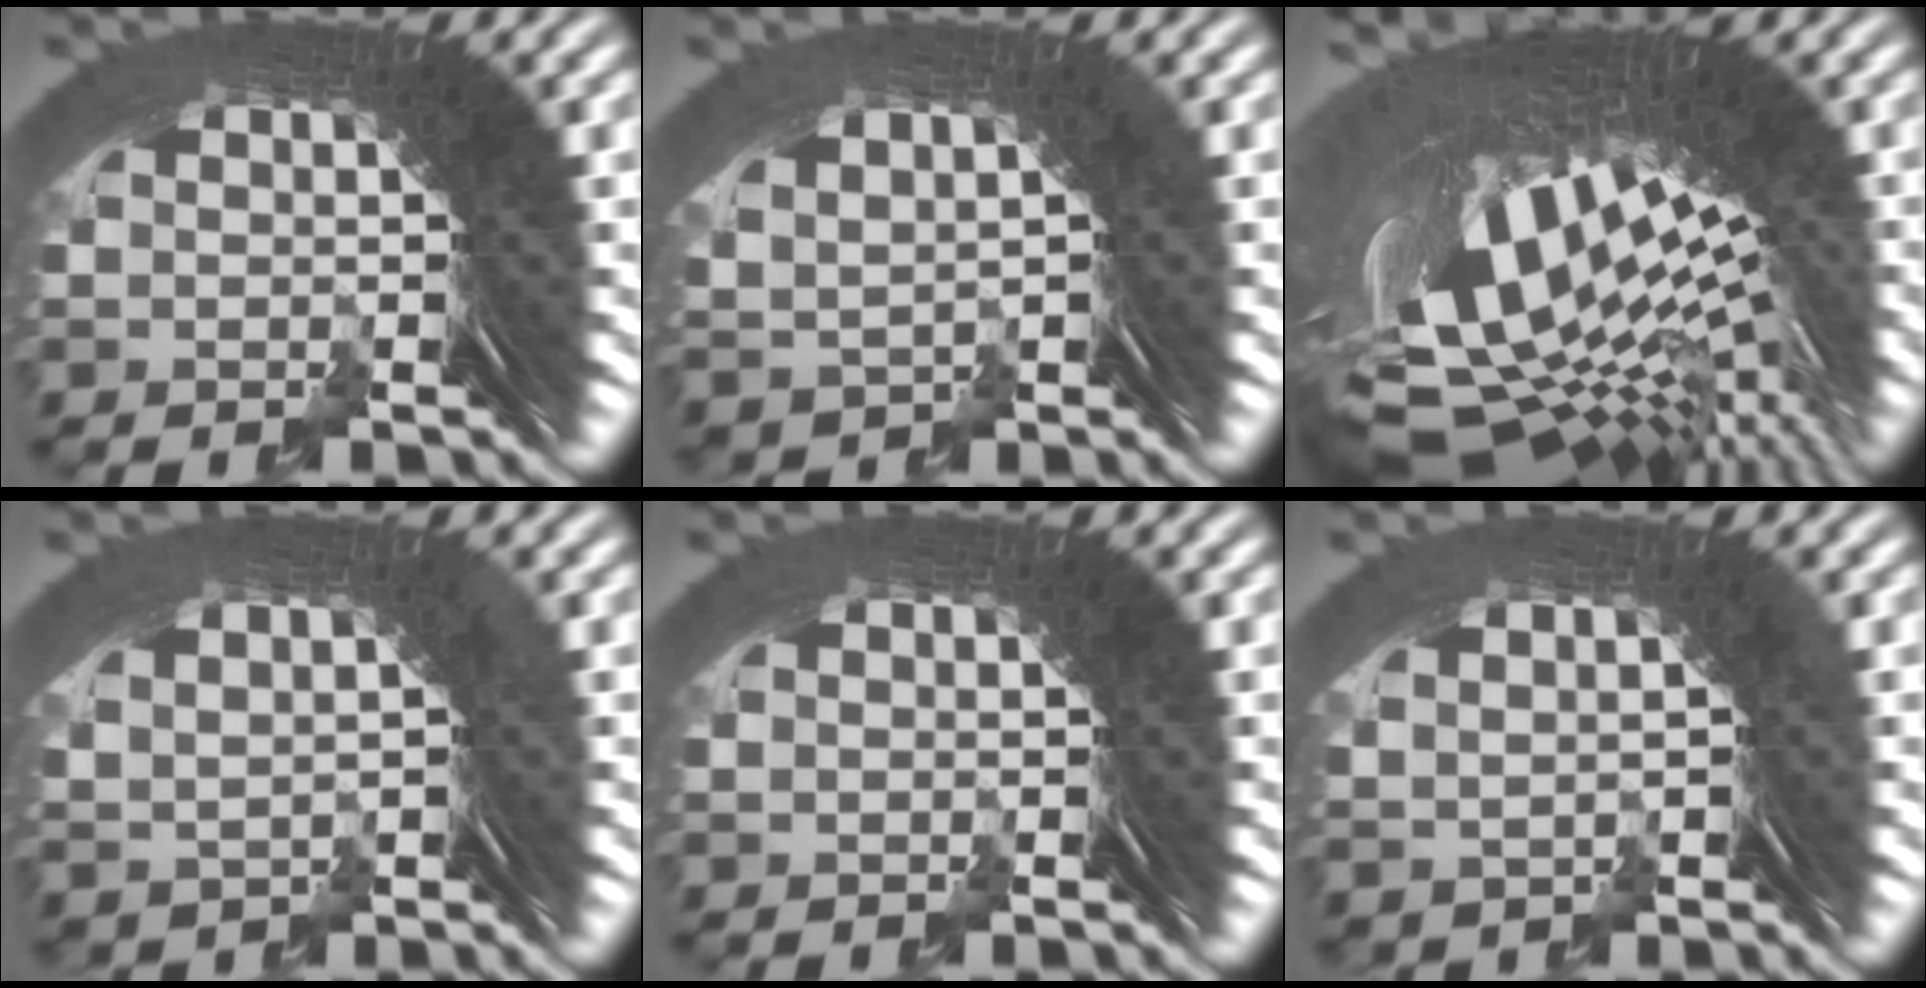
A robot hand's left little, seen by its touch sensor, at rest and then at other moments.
{"total": 1.6, "force": [1.4, 0.1, 0.9], "torque": [-0.017, -0.006, 0.028]}
{"total": 15.5, "force": [2.0, 7.1, 13.6], "torque": [-0.229, 0.016, 0.032]}
{"total": 1.4, "force": [1.1, -1.0, -0.2], "torque": [0.011, -0.002, 0.023]}
{"total": 0.0}
{"total": 1.3, "force": [0.8, -1.0, 0.1], "torque": [0.013, -0.001, 0.017]}